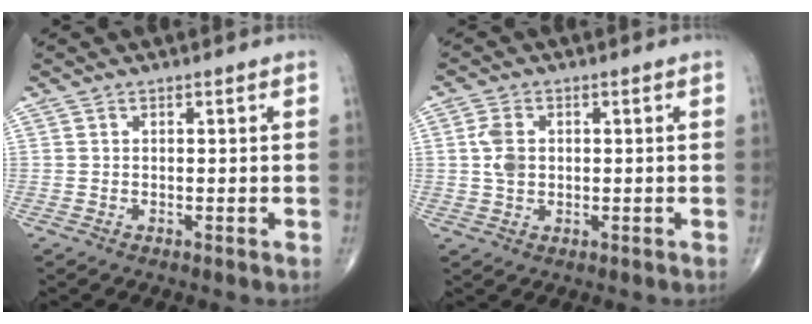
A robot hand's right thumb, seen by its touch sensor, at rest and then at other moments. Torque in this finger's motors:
{"motor_torque": [0.52, 1.04, 0.68, -0.14, 0.07]}